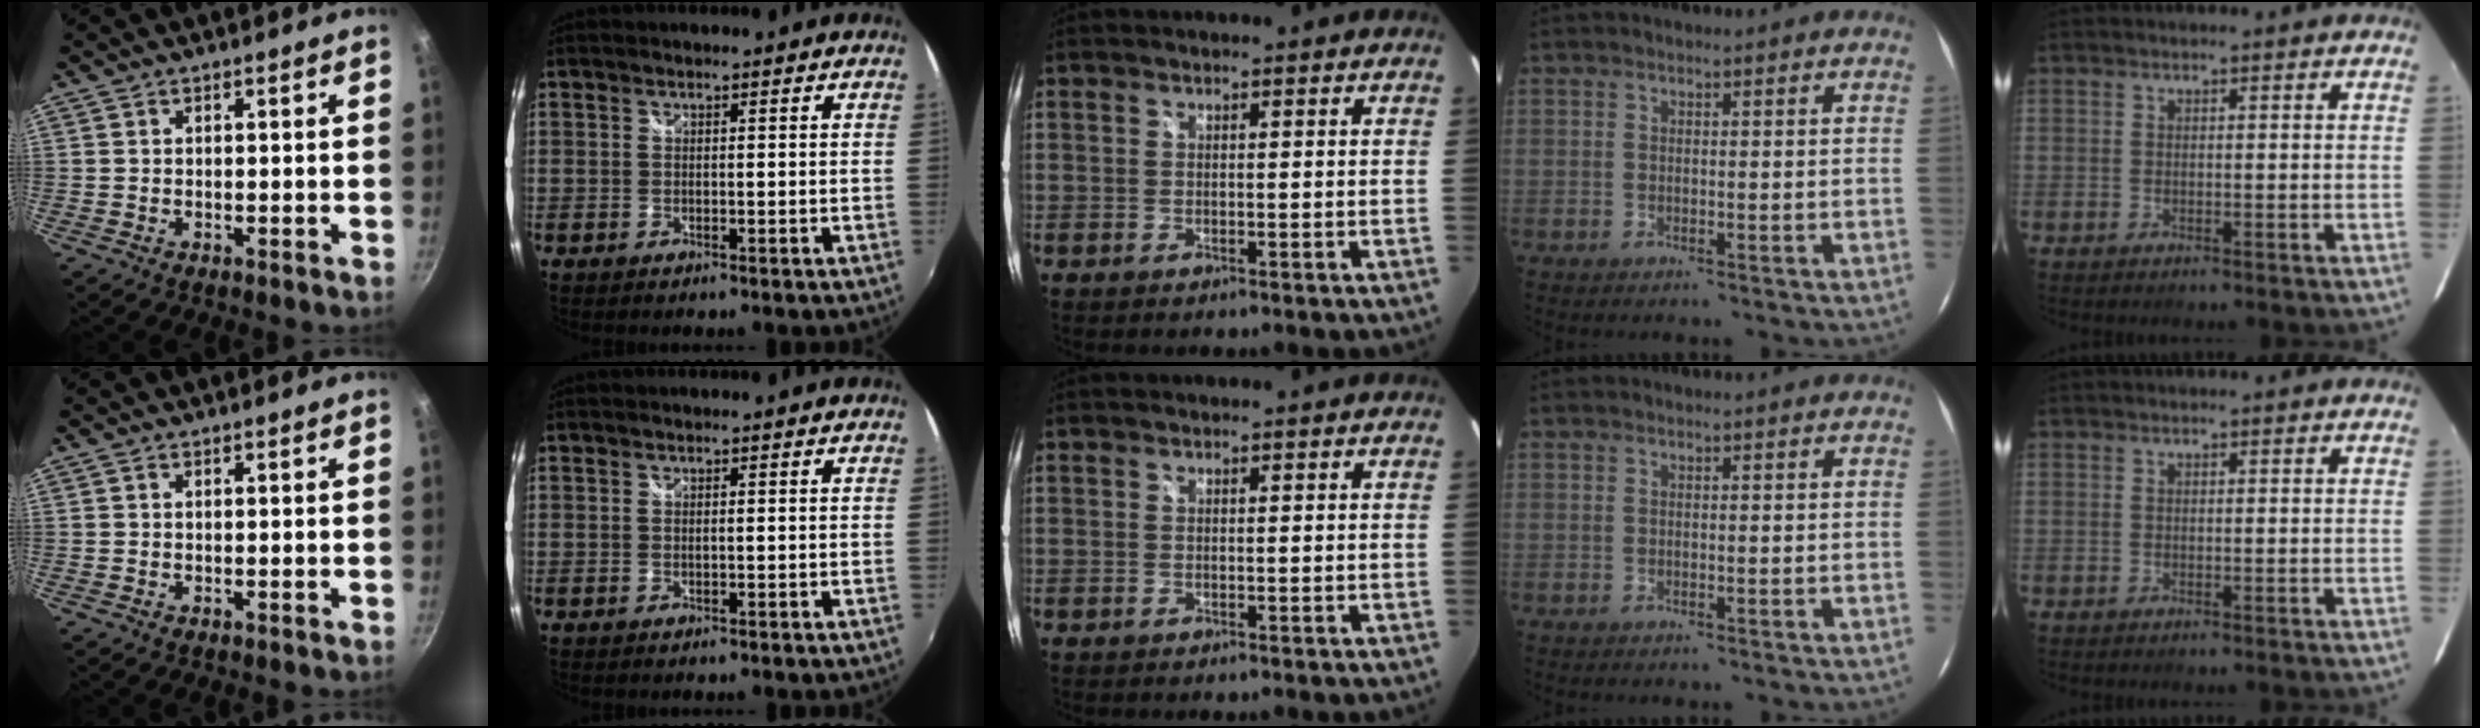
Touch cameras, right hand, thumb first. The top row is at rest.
{}